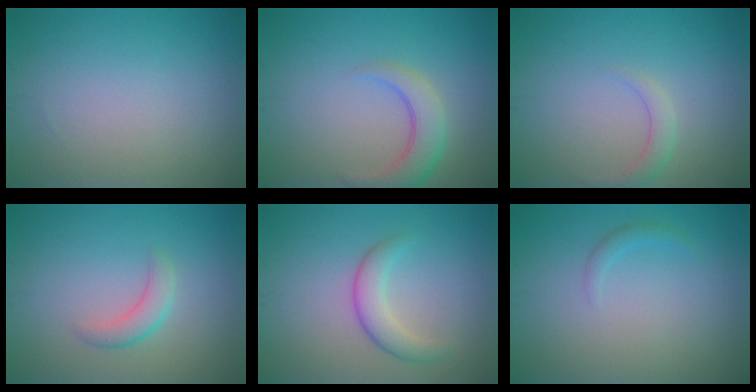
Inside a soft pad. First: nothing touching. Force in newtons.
{"total": 3.6, "press": 3.6, "slide": 0.2}
{"total": 1.5, "press": 1.5, "slide": 0.1}
{"total": 2.0, "press": 1.9, "slide": 0.2}
{"total": 2.7, "press": 2.7, "slide": 0.1}
{"total": 0.9, "press": 0.9, "slide": 0.0}